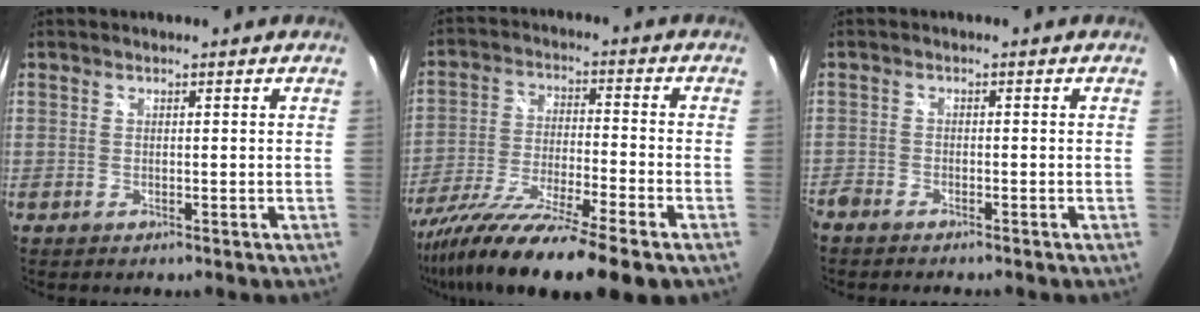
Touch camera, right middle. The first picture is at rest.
{"total": 19.7, "force": [-15.0, 0.8, 12.7], "torque": [-0.242, -0.058, -0.260]}
{"total": 3.7, "force": [-3.3, 1.2, 1.1], "torque": [-0.038, -0.015, -0.064]}